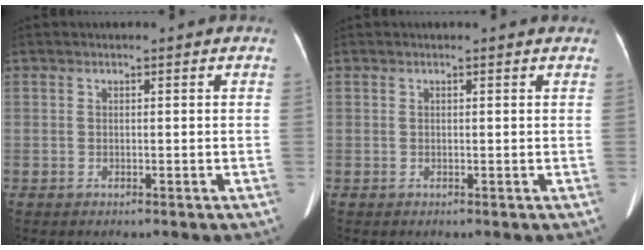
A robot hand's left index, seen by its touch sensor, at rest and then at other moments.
{"total": 0.5, "force": [0.5, 0.0, 0.1], "torque": [-0.006, 0.001, 0.003]}